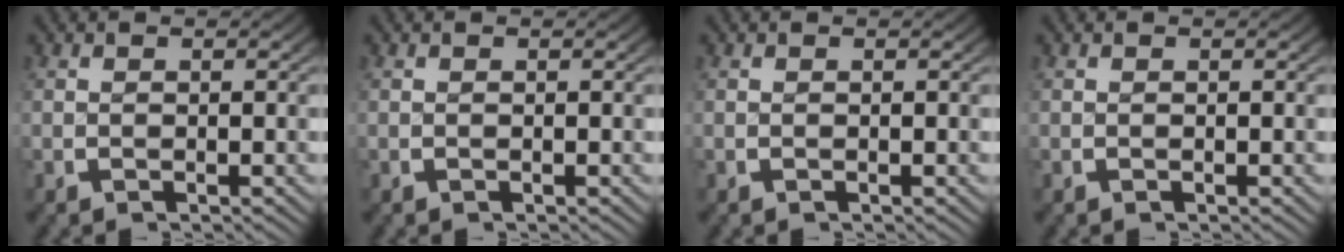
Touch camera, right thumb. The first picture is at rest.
{"total": 0.0}
{"total": 0.0}
{"total": 0.0}